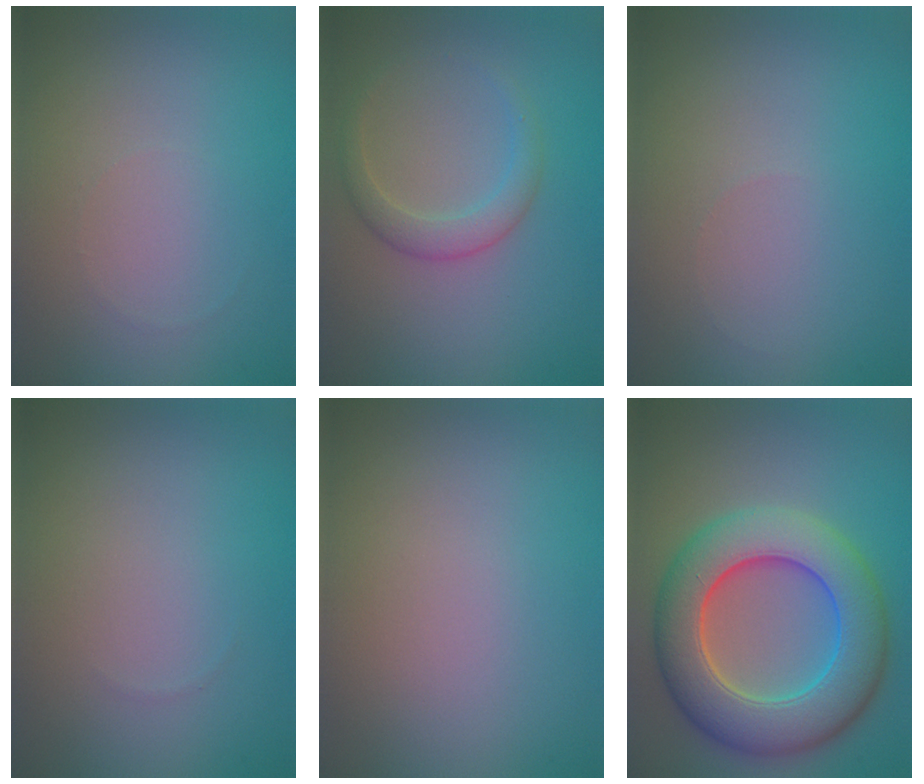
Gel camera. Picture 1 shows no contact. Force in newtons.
{"total": 2.3, "press": 2.3, "slide": 0.1}
{"total": 0.0}
{"total": 0.0}
{"total": 0.0}
{"total": 10.1, "press": 10.1, "slide": 0.8}